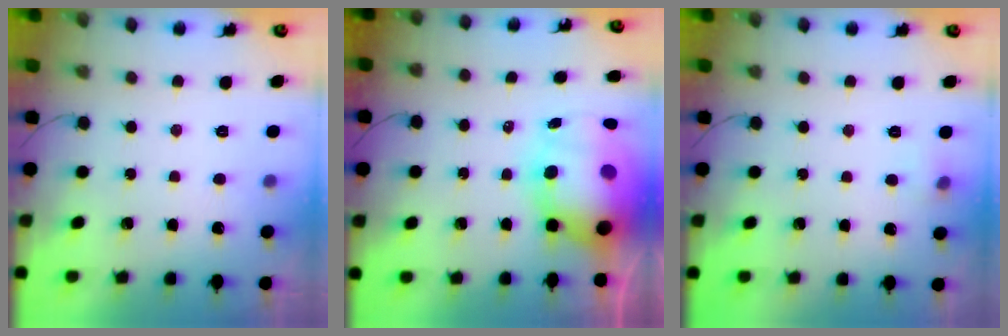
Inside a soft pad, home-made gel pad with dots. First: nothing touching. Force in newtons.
{"total": 14.2, "press": 13.8, "slide": 3.5}
{"total": 3.6, "press": 3.3, "slide": 1.4}